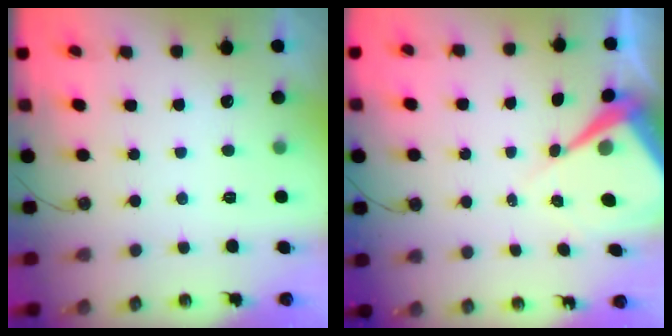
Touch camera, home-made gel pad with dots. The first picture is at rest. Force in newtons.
{"total": 8.3, "press": 8.2, "slide": 0.7}